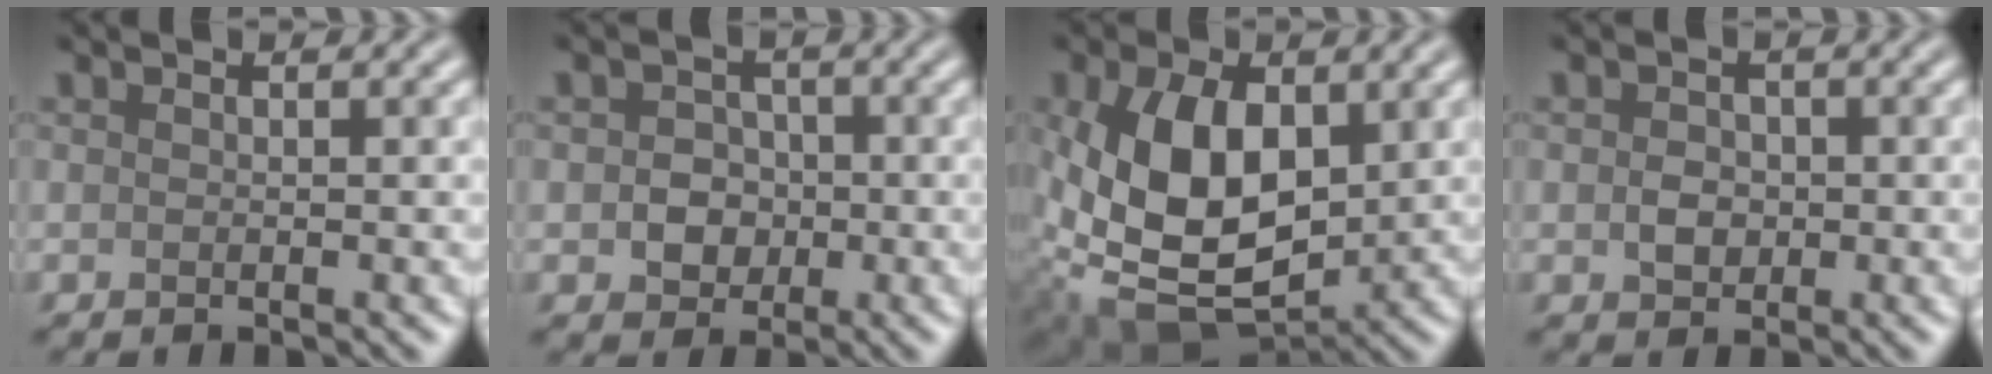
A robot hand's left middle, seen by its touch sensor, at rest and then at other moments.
{"total": 2.8, "force": [-0.4, 2.4, 1.3], "torque": [-0.016, -0.001, -0.013]}
{"total": 11.1, "force": [0.8, 6.8, 8.7], "torque": [-0.188, -0.013, 0.025]}
{"total": 2.0, "force": [-0.1, 1.6, 1.1], "torque": [-0.019, -0.002, -0.006]}